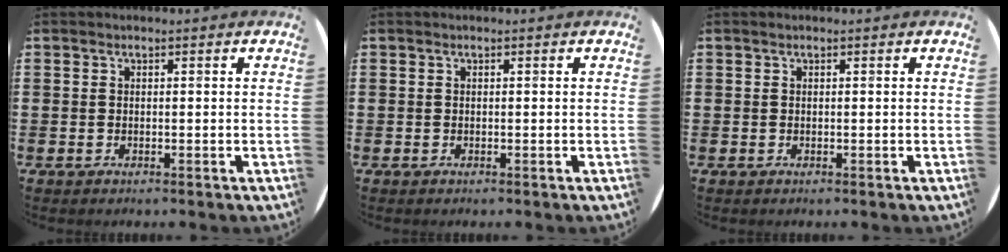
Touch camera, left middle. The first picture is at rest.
{"total": 0.0}
{"total": 0.0}